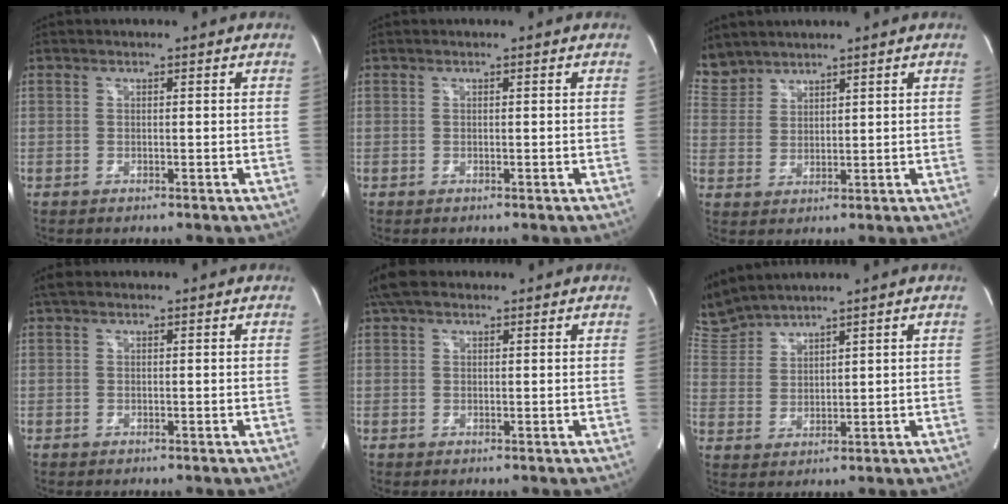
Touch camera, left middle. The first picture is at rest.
{"total": 0.0}
{"total": 5.6, "force": [5.3, 1.9, 0.0], "torque": [-0.009, 0.012, 0.118]}
{"total": 1.4, "force": [0.9, 0.7, 0.7], "torque": [-0.018, 0.018, 0.016]}
{"total": 3.9, "force": [3.0, 1.9, 1.8], "torque": [-0.042, 0.030, 0.057]}
{"total": 7.3, "force": [7.2, 0.1, 1.0], "torque": [-0.045, 0.014, 0.161]}